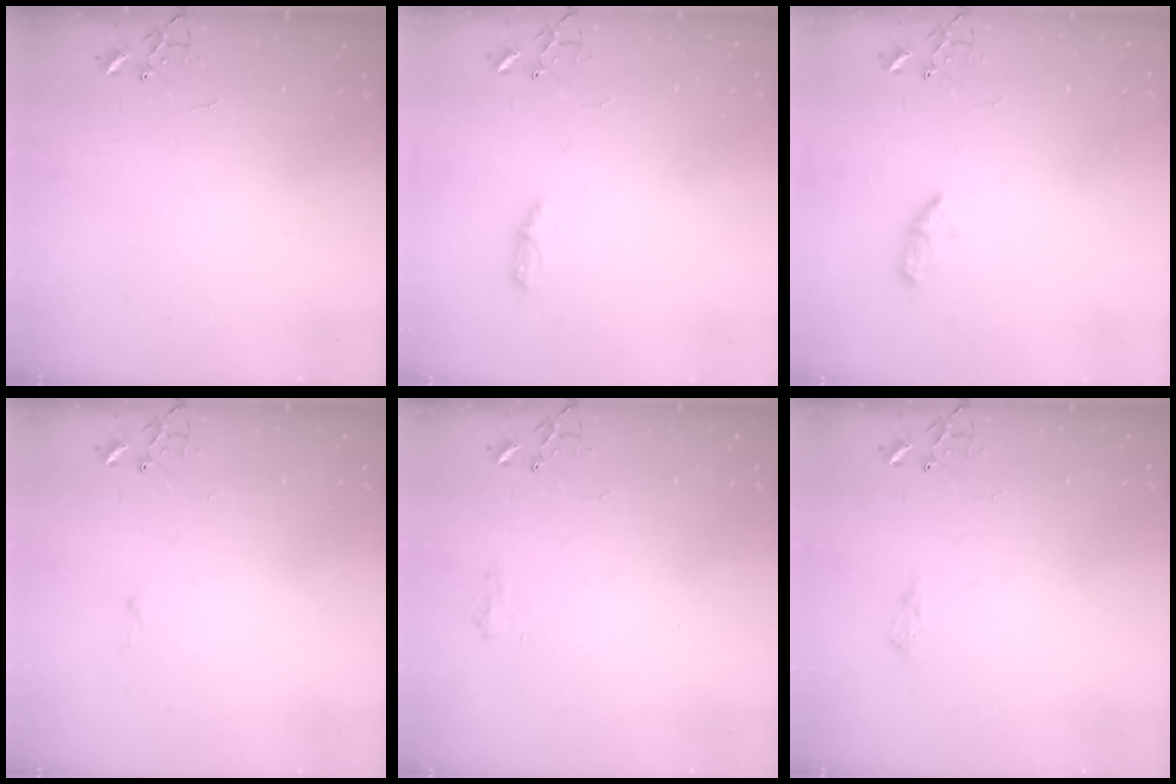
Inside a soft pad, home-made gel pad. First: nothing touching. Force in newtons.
{"total": 4.8, "press": 4.8, "slide": 0.5}
{"total": 5.7, "press": 5.7, "slide": 0.7}
{"total": 3.4, "press": 3.4, "slide": 0.4}
{"total": 7.5, "press": 7.4, "slide": 0.8}
{"total": 5.4, "press": 5.4, "slide": 0.6}